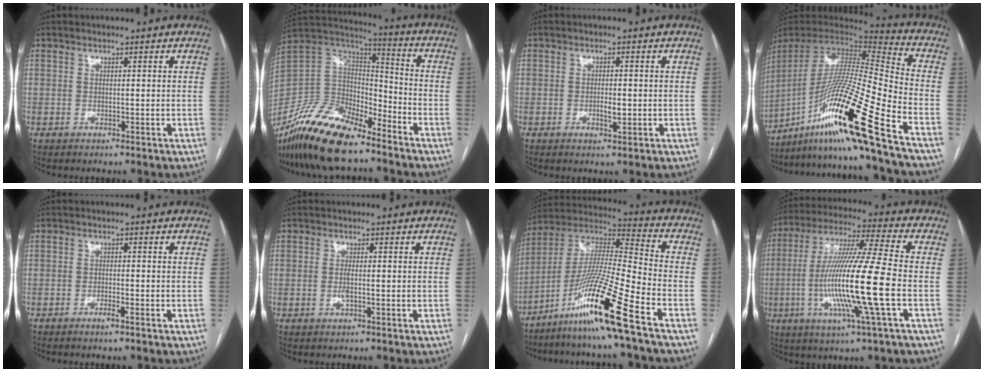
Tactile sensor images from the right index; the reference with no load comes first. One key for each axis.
{"total": 18.4, "fx": -14.2, "fy": 5.4, "fz": 10.4, "tx": -0.208, "ty": 0.004, "tz": -0.267}
{"total": 2.1, "fx": -0.5, "fy": 0.7, "fz": 2.0, "tx": -0.037, "ty": -0.001, "tz": -0.005}
{"total": 25.2, "fx": -15.2, "fy": -1.8, "fz": 20.0, "tx": -0.378, "ty": -0.031, "tz": -0.282}
{"total": 1.4, "fx": -1.0, "fy": 0.0, "fz": 1.0, "tx": -0.020, "ty": -0.001, "tz": -0.017}
{"total": 1.4, "fx": -0.3, "fy": 0.1, "fz": 1.4, "tx": -0.029, "ty": -0.003, "tz": -0.006}
{"total": 17.9, "fx": -10.4, "fy": -1.7, "fz": 14.4, "tx": -0.297, "ty": -0.021, "tz": -0.193}
{"total": 17.7, "fx": -3.8, "fy": -0.8, "fz": 17.3, "tx": -0.340, "ty": -0.012, "tz": -0.082}